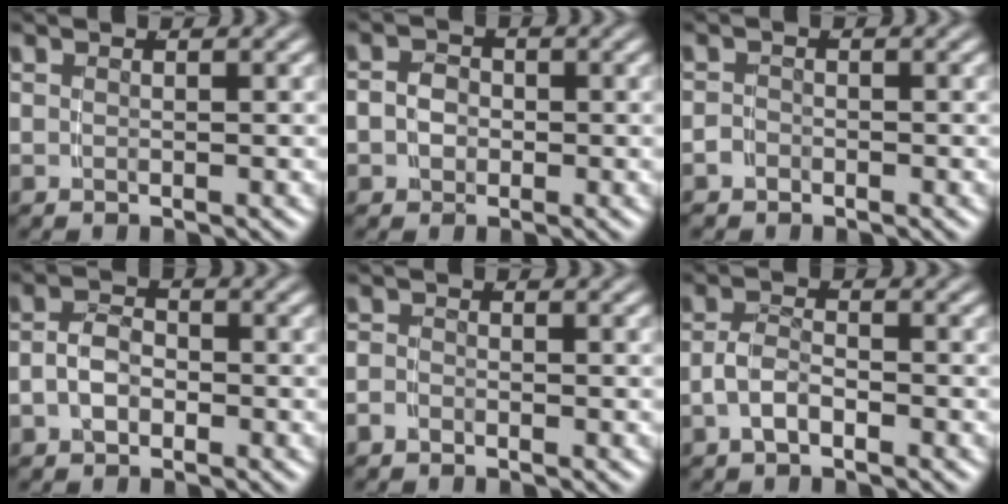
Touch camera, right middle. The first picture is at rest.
{"total": 3.3, "force": [-0.5, 3.1, 1.3], "torque": [-0.037, -0.017, -0.006]}
{"total": 1.3, "force": [-1.2, 0.5, 0.0], "torque": [-0.003, -0.012, -0.016]}
{"total": 3.4, "force": [-1.2, 2.5, 2.0], "torque": [-0.047, -0.009, -0.019]}
{"total": 1.3, "force": [-1.1, 0.6, 0.1], "torque": [-0.006, -0.010, -0.019]}
{"total": 2.5, "force": [-1.5, 1.2, 1.6], "torque": [-0.036, -0.007, -0.024]}